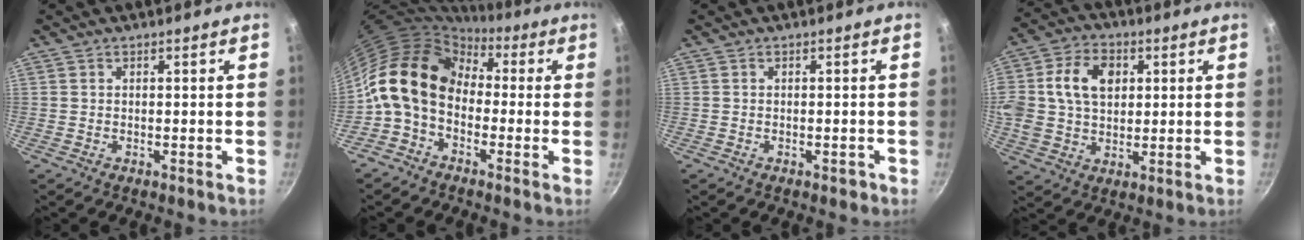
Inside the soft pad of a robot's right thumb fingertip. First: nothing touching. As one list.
[{"total": 14.4, "force": [-0.3, 10.6, 9.8], "torque": [-0.155, 0.039, -0.029]}, {"total": 1.1, "force": [-0.6, 0.6, 0.7], "torque": [-0.006, 0.009, -0.005]}, {"total": 15.8, "force": [3.3, 11.7, 10.1], "torque": [-0.191, 0.020, 0.051]}]